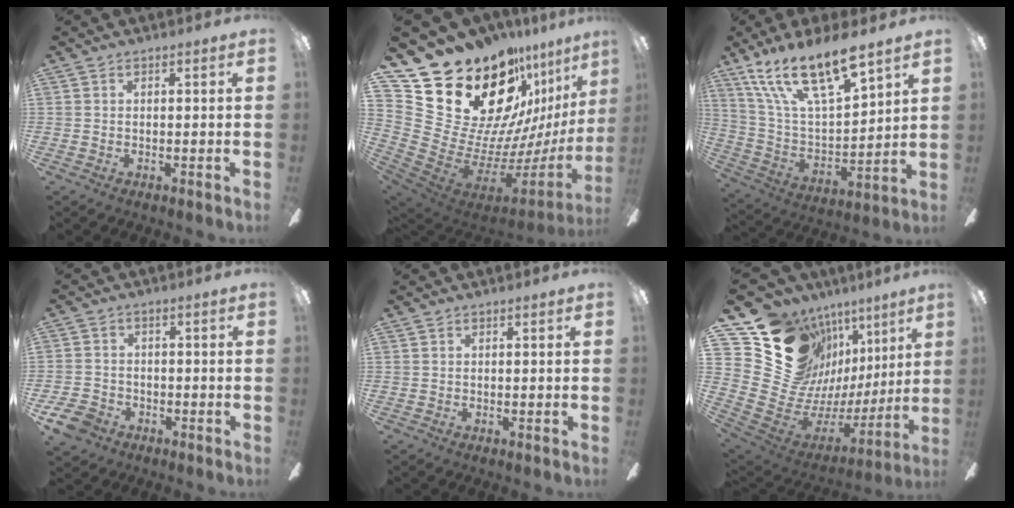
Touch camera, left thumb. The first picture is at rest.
{"total": 32.1, "force": [19.2, 17.9, 18.4], "torque": [-0.298, -0.177, 0.413]}
{"total": 19.3, "force": [13.9, 5.9, 12.1], "torque": [-0.257, -0.092, 0.240]}
{"total": 6.5, "force": [-3.9, 4.6, 2.3], "torque": [-0.063, 0.022, -0.076]}
{"total": 0.0}
{"total": 21.7, "force": [10.9, 16.2, 9.4], "torque": [-0.174, -0.071, 0.236]}